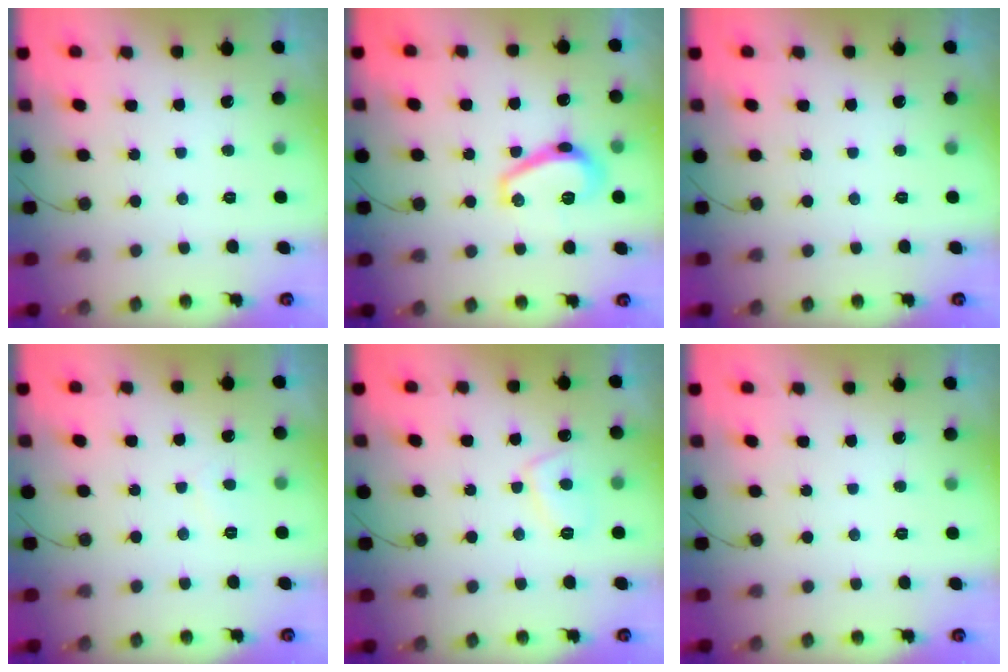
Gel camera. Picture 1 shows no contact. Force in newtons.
{"total": 9.5, "press": 9.5, "slide": 0.8}
{"total": 0.0}
{"total": 2.7, "press": 2.7, "slide": 0.4}
{"total": 6.1, "press": 6.0, "slide": 1.0}
{"total": 0.0}